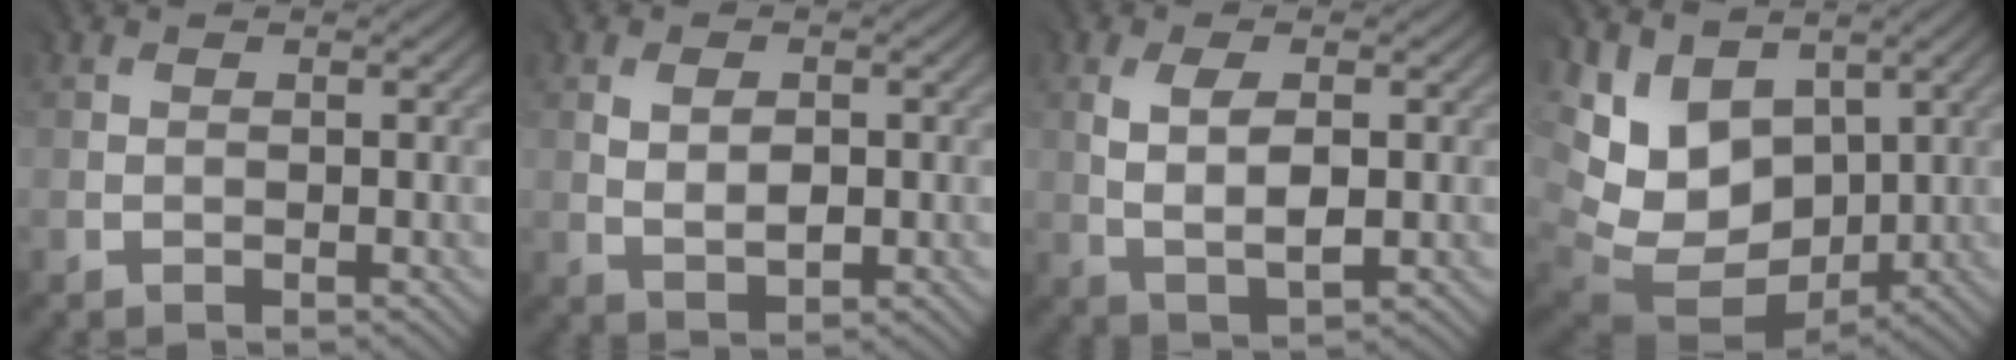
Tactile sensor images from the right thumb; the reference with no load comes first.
{"total": 2.9, "force": [0.5, 1.7, 2.2], "torque": [-0.042, -0.003, 0.014]}
{"total": 4.6, "force": [0.6, 2.1, 4.1], "torque": [-0.083, -0.005, 0.016]}
{"total": 11.0, "force": [2.7, 8.5, 6.4], "torque": [-0.172, -0.012, 0.075]}